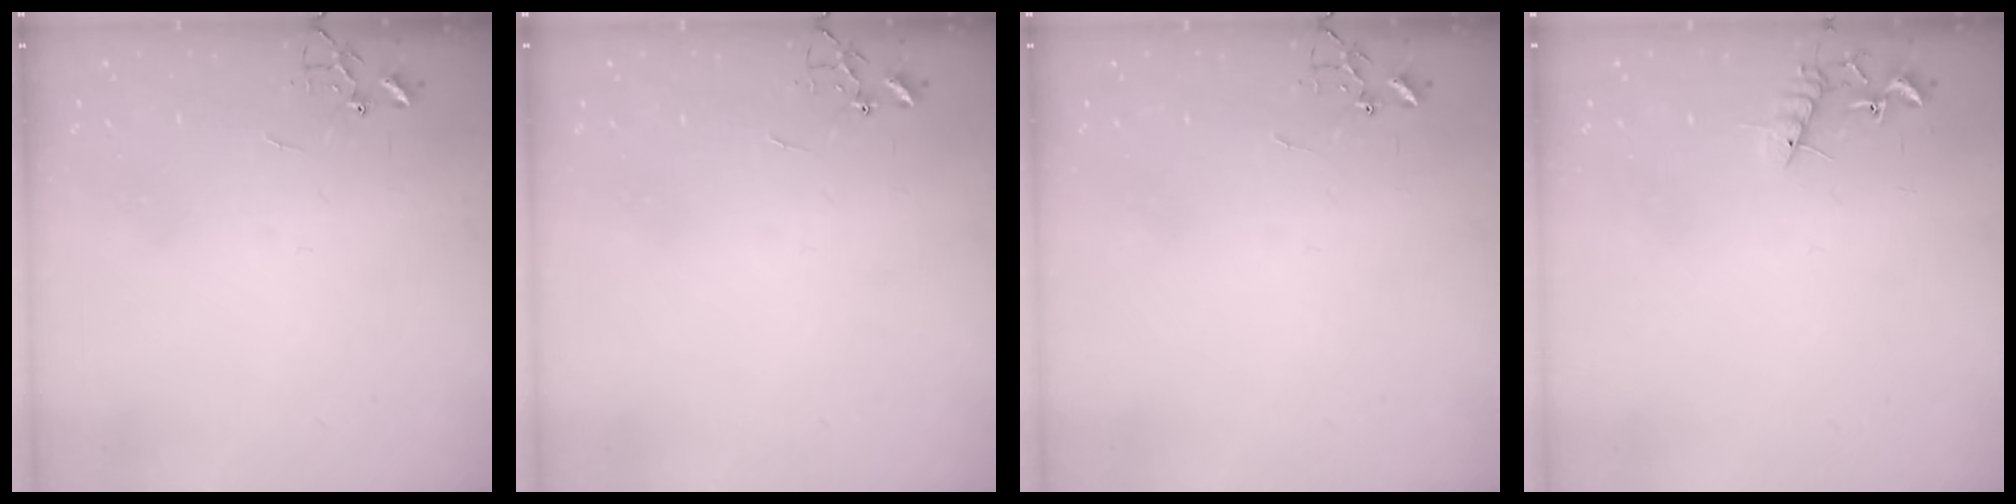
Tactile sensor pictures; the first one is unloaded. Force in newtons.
{"total": 0.0}
{"total": 0.0}
{"total": 10.4, "press": 10.3, "slide": 0.9}